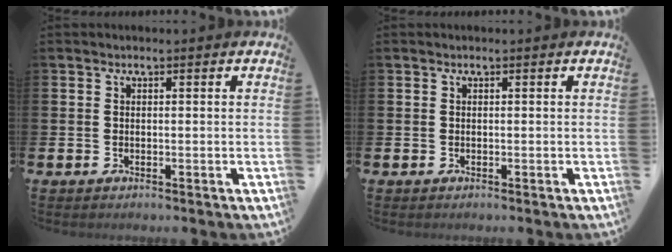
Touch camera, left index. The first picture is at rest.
{"total": 0.0}